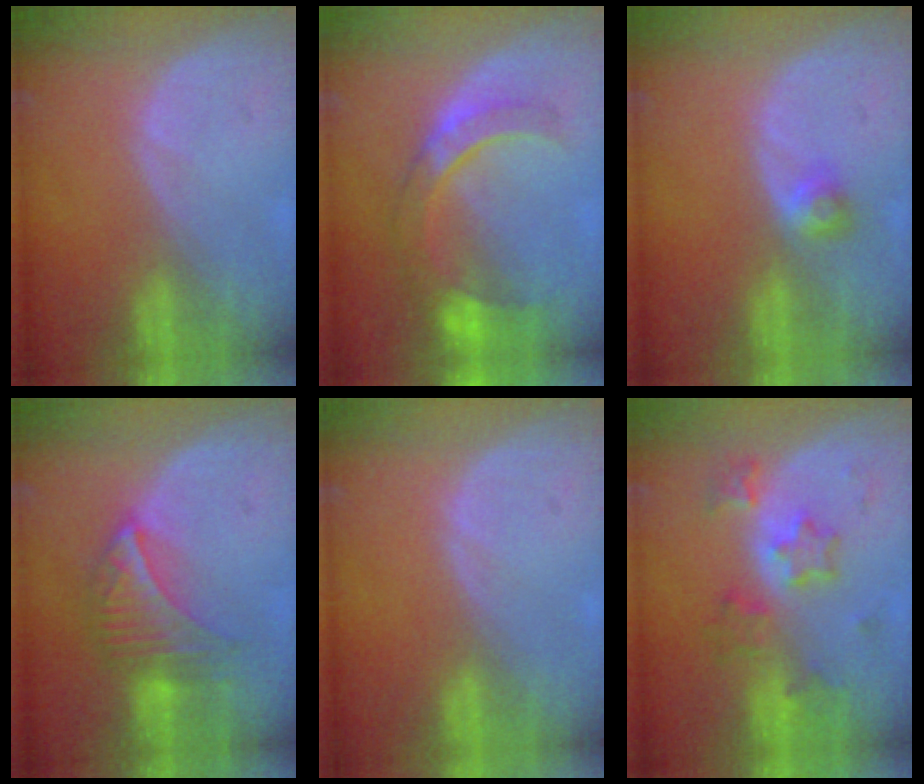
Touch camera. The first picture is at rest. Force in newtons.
{"total": 8.9, "press": 7.8, "slide": 4.2}
{"total": 2.6, "press": 2.3, "slide": 1.2}
{"total": 6.4, "press": 6.3, "slide": 1.1}
{"total": 0.0}
{"total": 6.0, "press": 6.0, "slide": 0.6}